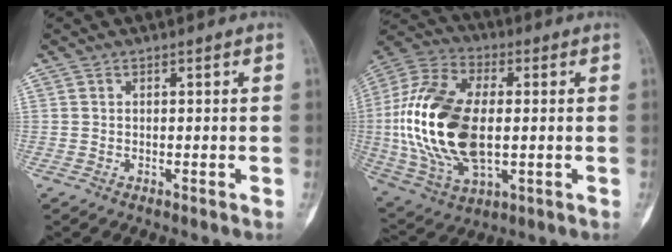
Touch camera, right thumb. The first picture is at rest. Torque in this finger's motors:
{"motor_torque": [2.44, 2.58, 1.49, -1.28, 0.53]}